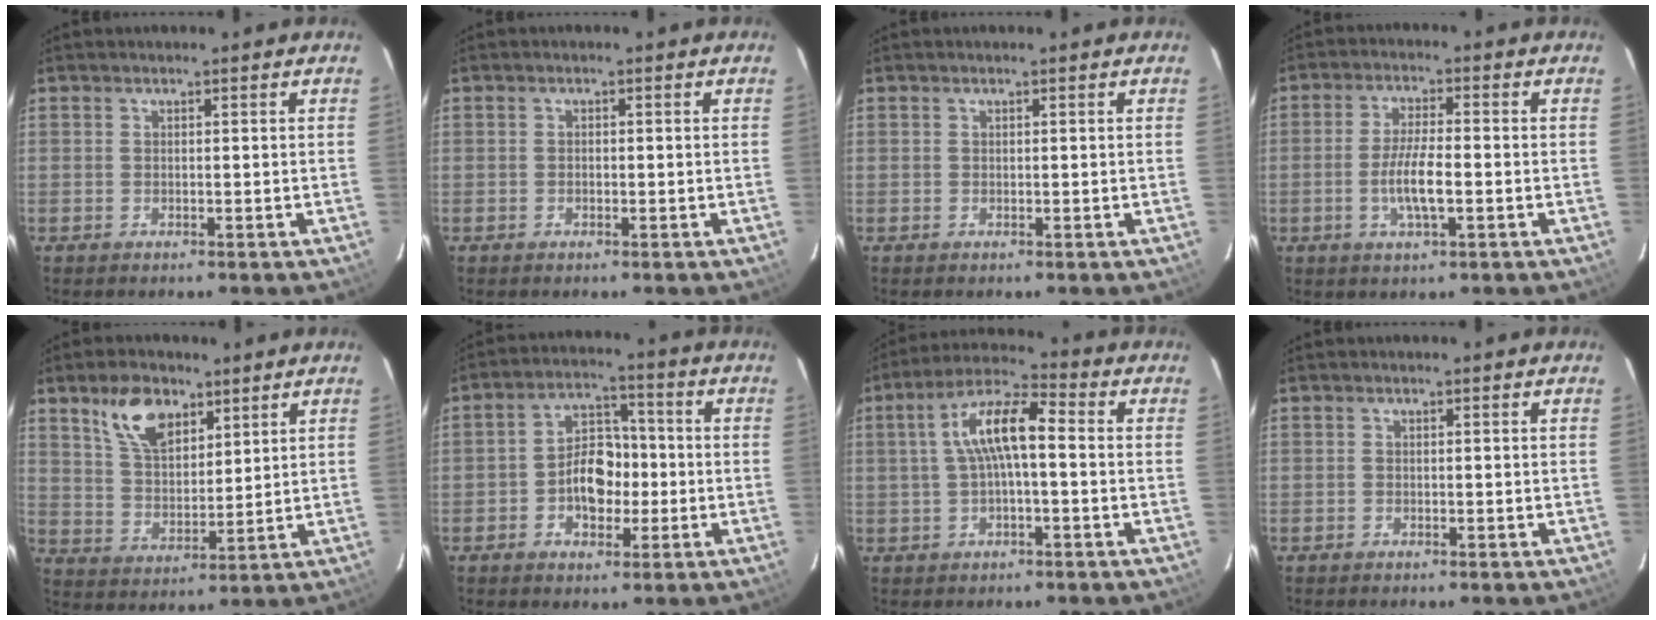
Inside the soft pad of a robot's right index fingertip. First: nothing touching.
{"total": 0.7, "force": [-0.3, 0.5, 0.4], "torque": [-0.008, 0.003, -0.005]}
{"total": 0.0}
{"total": 6.6, "force": [-1.8, 1.3, 6.2], "torque": [-0.123, -0.002, -0.035]}
{"total": 10.2, "force": [6.0, 5.4, 6.2], "torque": [-0.112, 0.016, 0.120]}
{"total": 8.3, "force": [-2.0, 5.6, 5.8], "torque": [-0.106, 0.023, -0.030]}
{"total": 9.4, "force": [0.2, 2.8, 9.0], "torque": [-0.173, 0.024, 0.003]}
{"total": 0.0}